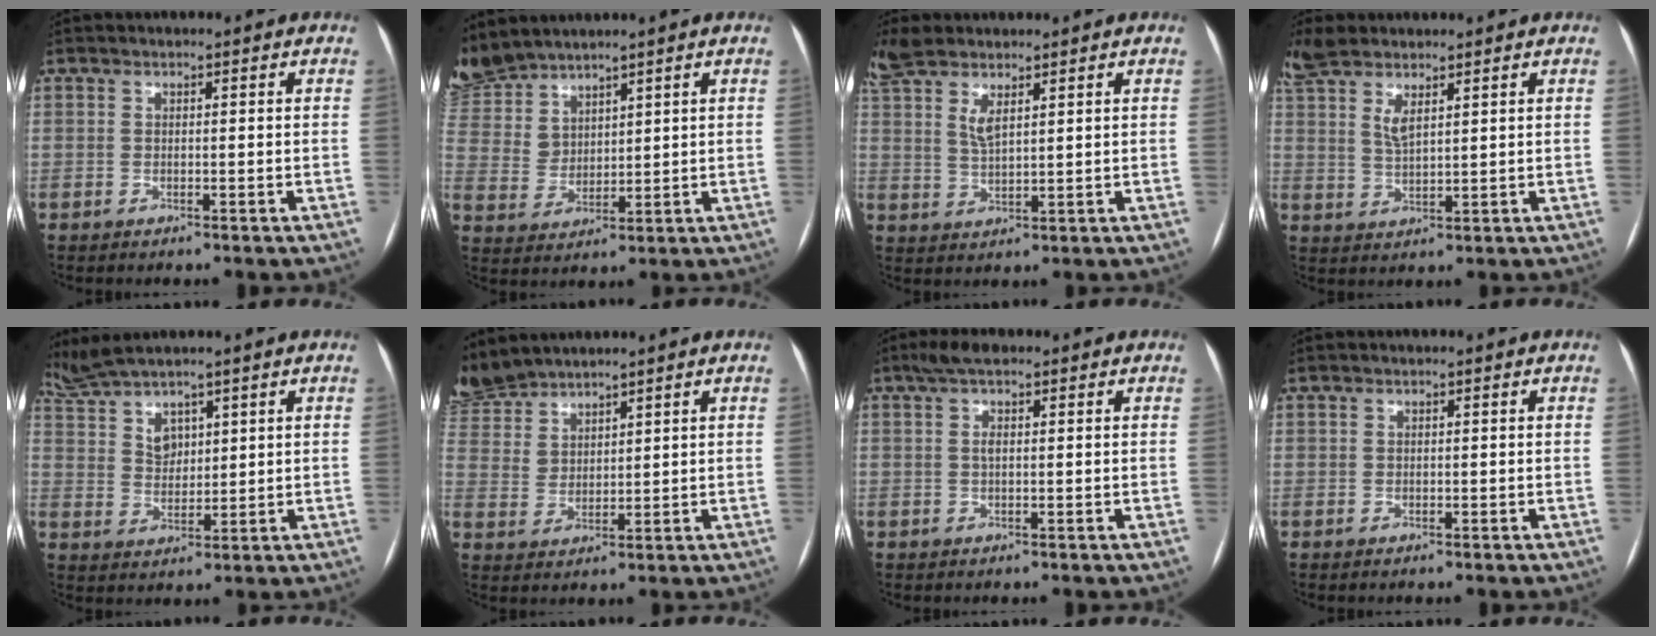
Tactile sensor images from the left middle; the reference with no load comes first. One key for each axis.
{"total": 10.6, "fx": 9.5, "fy": 4.2, "fz": 2.0, "tx": -0.067, "ty": 0.003, "tz": 0.213}
{"total": 7.8, "fx": 5.3, "fy": 2.3, "fz": 5.2, "tx": -0.121, "ty": 0.007, "tz": 0.108}
{"total": 7.5, "fx": 5.2, "fy": 2.2, "fz": 5.0, "tx": -0.116, "ty": 0.007, "tz": 0.107}
{"total": 6.7, "fx": 5.4, "fy": 2.2, "fz": 3.3, "tx": -0.082, "ty": 0.017, "tz": 0.122}
{"total": 8.3, "fx": 7.9, "fy": 2.5, "fz": 0.9, "tx": -0.037, "ty": 0.004, "tz": 0.178}
{"total": 3.3, "fx": 1.8, "fy": 1.1, "fz": 2.6, "tx": -0.060, "ty": 0.020, "tz": 0.033}
{"total": 0.0}